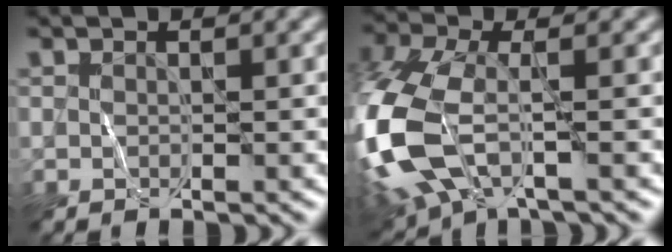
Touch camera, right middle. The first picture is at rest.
{"total": 10.4, "force": [-3.5, 5.1, 8.3], "torque": [-0.219, -0.014, -0.079]}